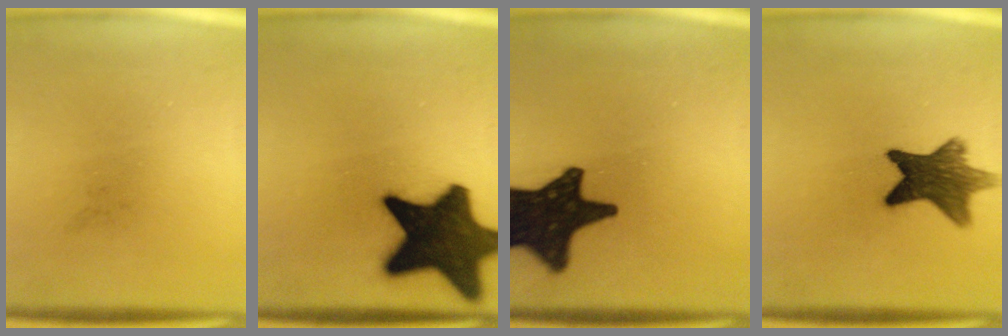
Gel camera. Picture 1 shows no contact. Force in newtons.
{"total": 17.5}
{"total": 18.9}
{"total": 10.5}